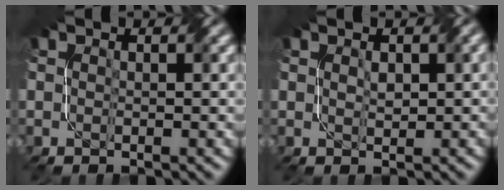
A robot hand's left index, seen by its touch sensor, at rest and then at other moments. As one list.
[{"total": 1.3, "force": [0.3, 0.7, 1.1], "torque": [-0.016, -0.001, 0.013]}]